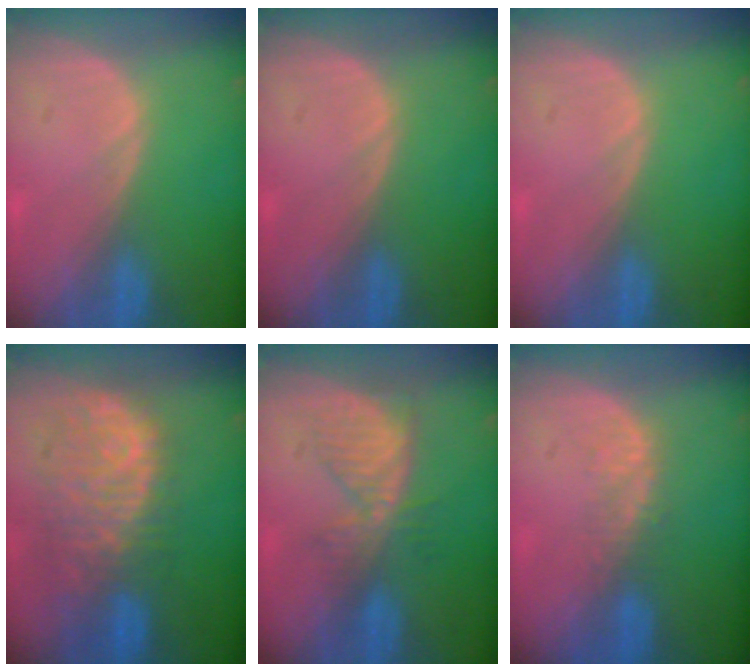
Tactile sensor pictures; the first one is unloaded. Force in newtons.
{"total": 0.0}
{"total": 0.0}
{"total": 10.9, "press": 9.5, "slide": 5.4}
{"total": 5.8, "press": 5.8, "slide": 0.2}
{"total": 2.9, "press": 2.3, "slide": 1.8}